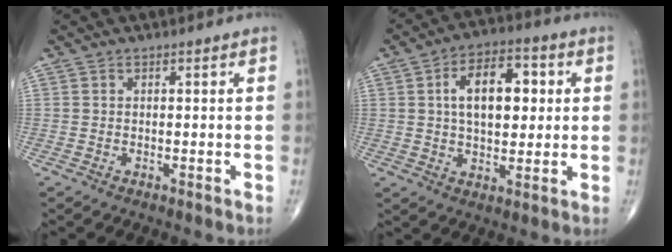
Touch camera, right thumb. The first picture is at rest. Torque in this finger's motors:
{"motor_torque": [0.56, 2.80, 1.32, 0.19, 0.10]}